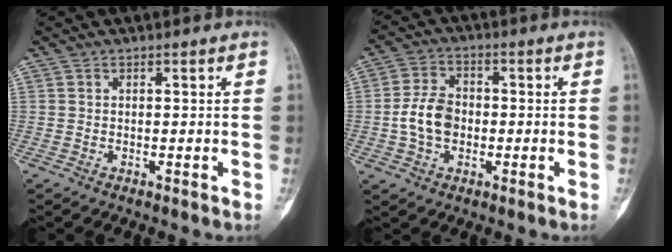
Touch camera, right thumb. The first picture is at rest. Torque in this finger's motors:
{"motor_torque": [1.15, 0.91, 0.42, -0.44, 0.07]}